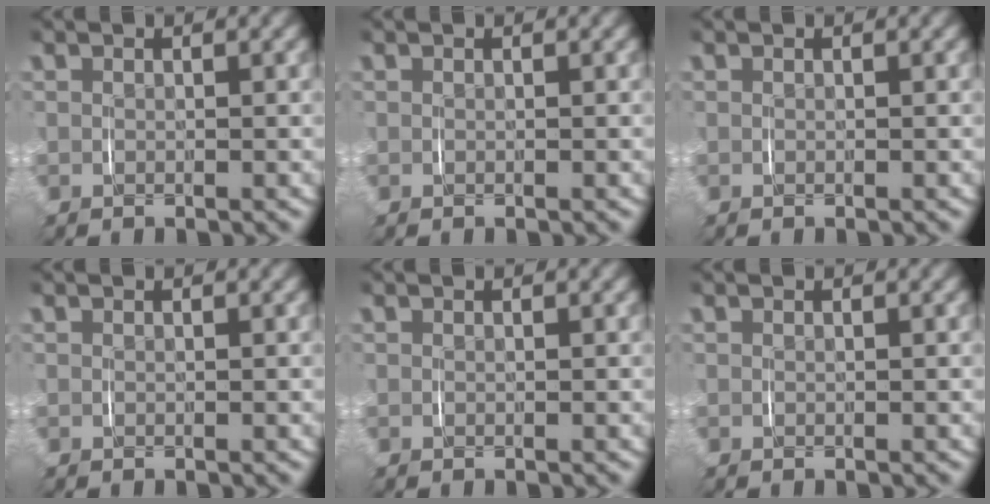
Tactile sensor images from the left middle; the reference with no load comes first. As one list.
[{"total": 0.0}, {"total": 0.0}, {"total": 0.0}, {"total": 0.0}, {"total": 0.0}]